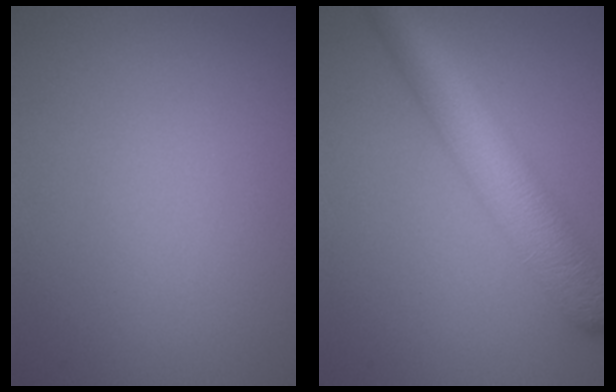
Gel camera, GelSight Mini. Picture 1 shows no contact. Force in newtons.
{"total": 7.3, "press": 7.2, "slide": 0.3}